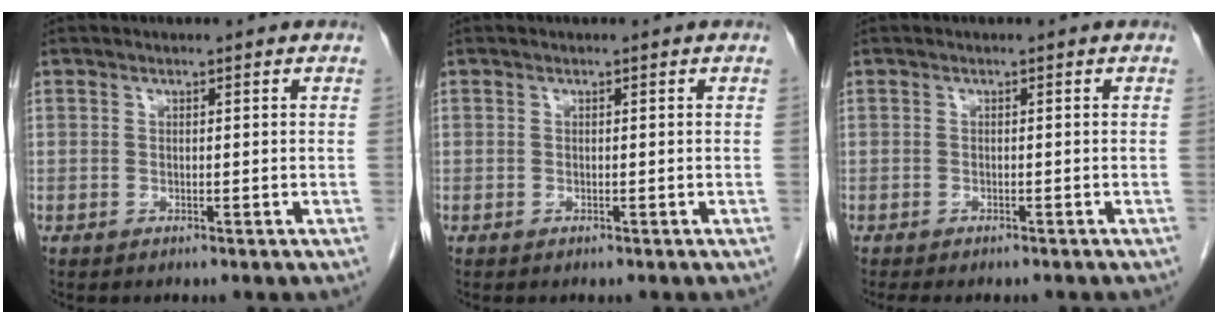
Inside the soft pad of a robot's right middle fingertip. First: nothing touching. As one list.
[{"total": 0.0}, {"total": 4.7, "force": [-4.1, 1.2, 2.0], "torque": [-0.020, -0.007, -0.053]}]